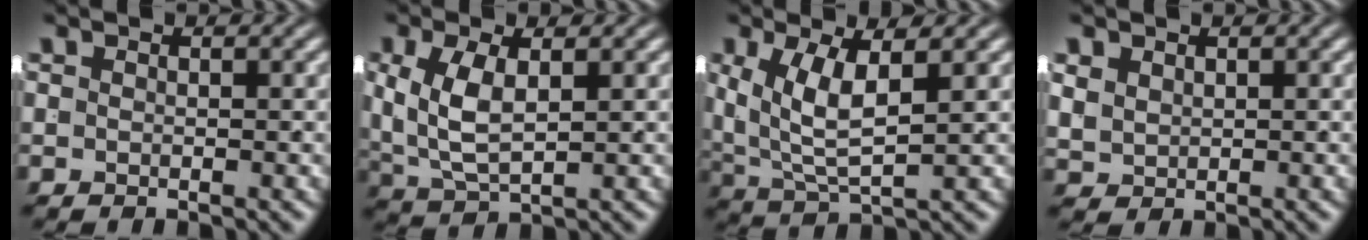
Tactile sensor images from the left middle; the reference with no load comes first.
{"total": 4.5, "force": [0.3, 2.7, 3.6], "torque": [-0.087, -0.023, 0.027]}
{"total": 5.4, "force": [0.9, 3.1, 4.3], "torque": [-0.098, -0.027, 0.033]}
{"total": 2.2, "force": [1.0, 1.7, 1.0], "torque": [-0.028, -0.009, 0.033]}